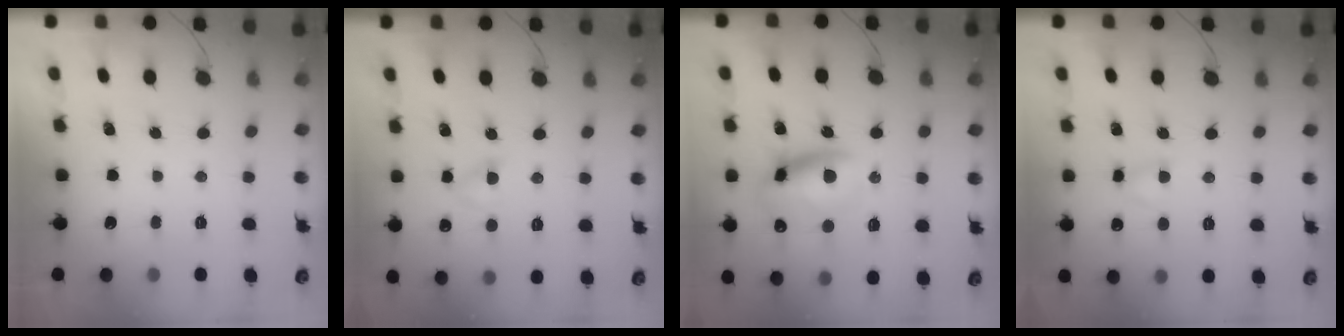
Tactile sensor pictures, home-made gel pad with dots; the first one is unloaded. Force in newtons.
{"total": 3.2, "press": 3.0, "slide": 1.1}
{"total": 11.7, "press": 11.5, "slide": 2.2}
{"total": 3.4, "press": 3.1, "slide": 1.3}